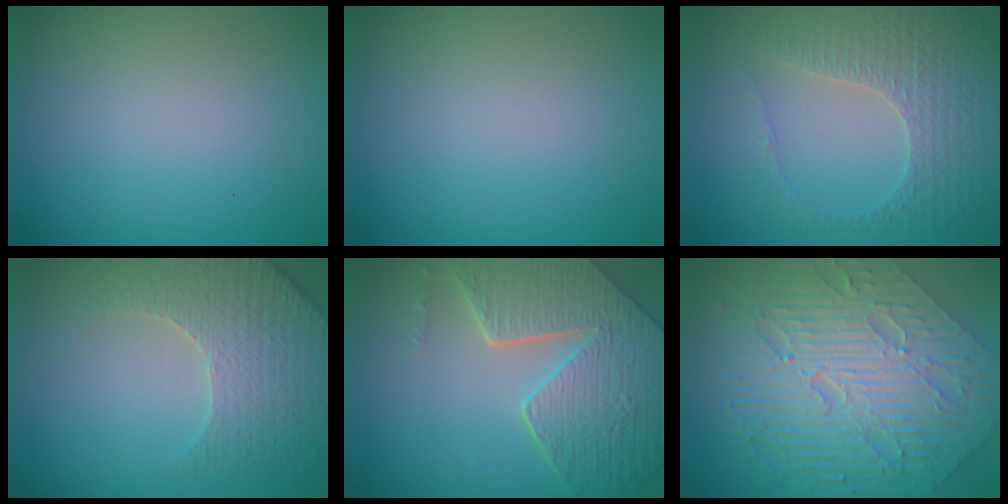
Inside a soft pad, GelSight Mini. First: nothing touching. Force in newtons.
{"total": 0.0}
{"total": 3.4, "press": 3.2, "slide": 1.1}
{"total": 4.5, "press": 3.9, "slide": 2.4}
{"total": 8.4, "press": 6.0, "slide": 5.8}
{"total": 10.7, "press": 7.2, "slide": 8.0}